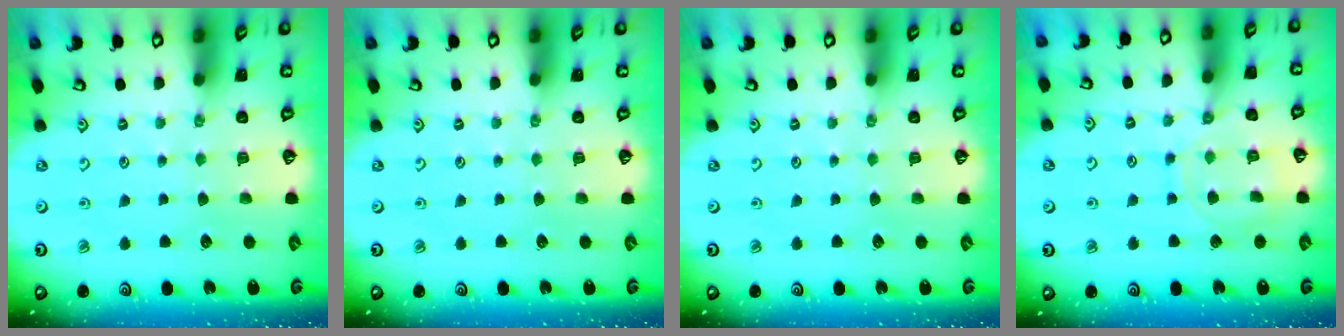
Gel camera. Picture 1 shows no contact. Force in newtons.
{"total": 0.0}
{"total": 0.0}
{"total": 10.5, "press": 10.5, "slide": 0.7}